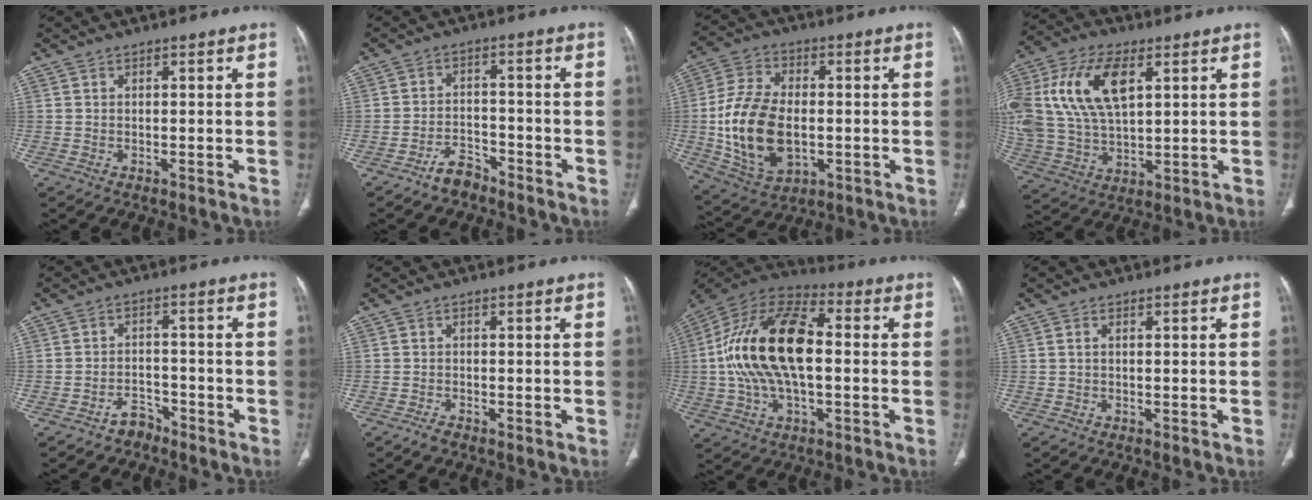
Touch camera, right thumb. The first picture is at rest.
{"total": 4.4, "force": [-3.7, 2.1, 1.4], "torque": [-0.020, 0.026, -0.064]}
{"total": 17.1, "force": [-1.8, 10.3, 13.5], "torque": [-0.258, 0.002, -0.020]}
{"total": 20.8, "force": [6.2, 11.5, 16.3], "torque": [-0.351, 0.003, 0.115]}
{"total": 3.5, "force": [-2.8, 2.0, 0.6], "torque": [-0.005, 0.024, -0.045]}
{"total": 1.6, "force": [-1.2, 0.5, 0.9], "torque": [-0.021, 0.002, -0.024]}
{"total": 21.1, "force": [0.2, 10.6, 18.2], "torque": [-0.358, 0.027, -0.002]}
{"total": 0.6, "force": [0.0, 0.2, 0.5], "torque": [-0.015, 0.000, -0.001]}